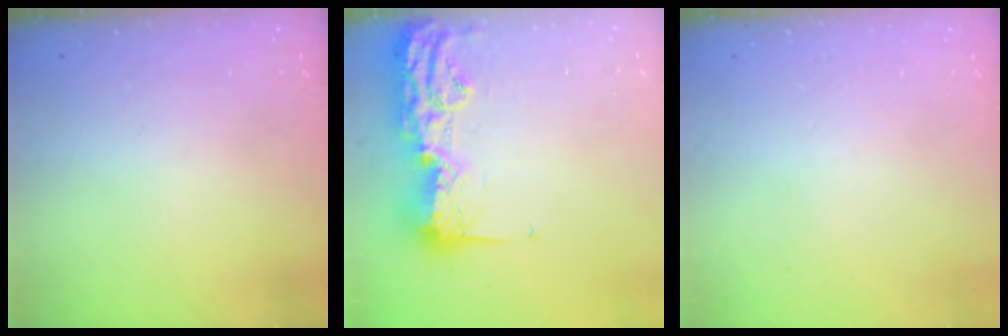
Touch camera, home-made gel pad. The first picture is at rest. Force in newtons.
{"total": 17.7, "press": 17.6, "slide": 0.9}
{"total": 0.0}